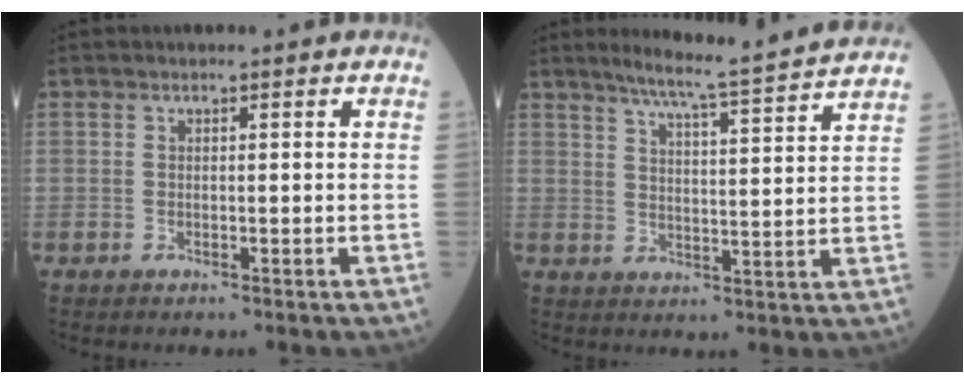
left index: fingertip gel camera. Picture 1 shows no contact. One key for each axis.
{"total": 13.5, "fx": 12.4, "fy": -1.3, "fz": 5.2, "tx": -0.091, "ty": -0.021, "tz": 0.161}